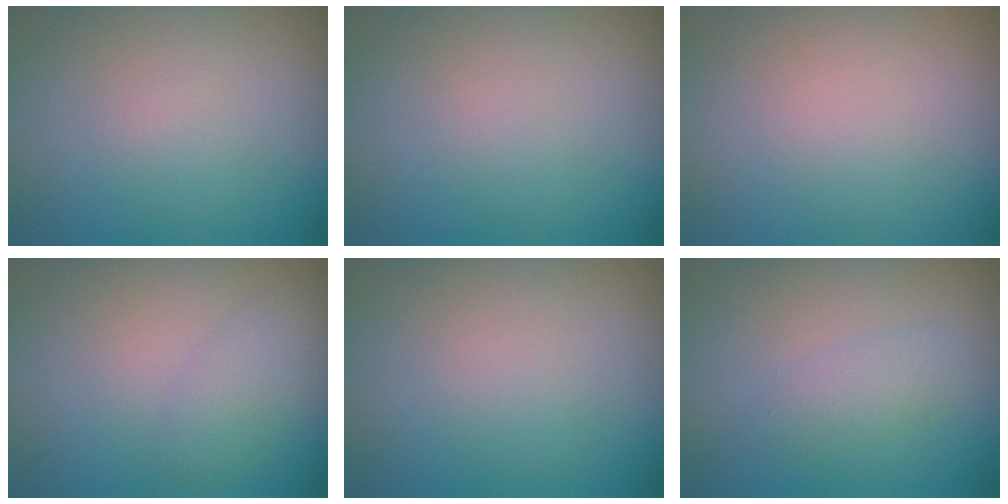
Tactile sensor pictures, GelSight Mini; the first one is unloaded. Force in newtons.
{"total": 0.0}
{"total": 0.0}
{"total": 2.0, "press": 2.0, "slide": 0.2}
{"total": 0.0}
{"total": 1.7, "press": 1.7, "slide": 0.1}